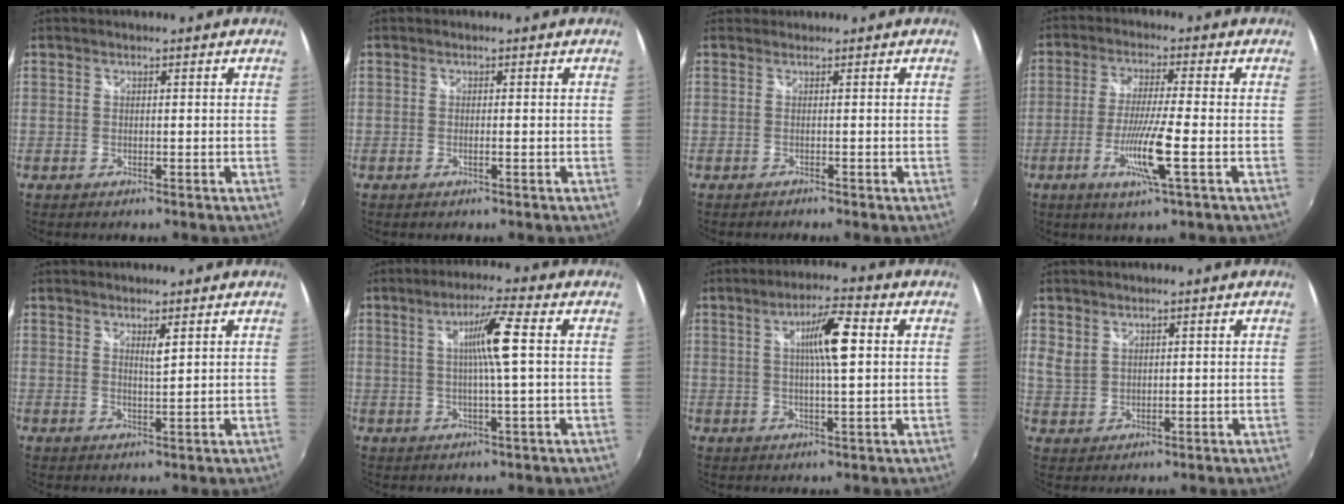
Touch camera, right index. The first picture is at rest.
{"total": 0.7, "force": [-0.3, -0.1, 0.6], "torque": [-0.012, -0.001, -0.006]}
{"total": 1.2, "force": [0.1, 1.1, 0.4], "torque": [-0.012, -0.003, -0.002]}
{"total": 8.8, "force": [-3.0, -0.4, 8.2], "torque": [-0.163, -0.015, -0.057]}
{"total": 1.9, "force": [1.1, 0.0, 1.6], "torque": [-0.026, -0.003, 0.016]}
{"total": 7.2, "force": [1.0, -0.6, 7.0], "torque": [-0.121, 0.002, 0.019]}
{"total": 7.7, "force": [1.6, 1.0, 7.5], "torque": [-0.124, 0.006, 0.026]}
{"total": 3.2, "force": [1.7, 2.4, 1.3], "torque": [-0.020, 0.000, 0.038]}